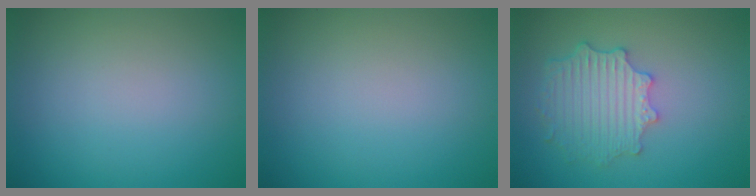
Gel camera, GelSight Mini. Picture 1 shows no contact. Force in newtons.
{"total": 0.0}
{"total": 4.7, "press": 3.9, "slide": 2.7}